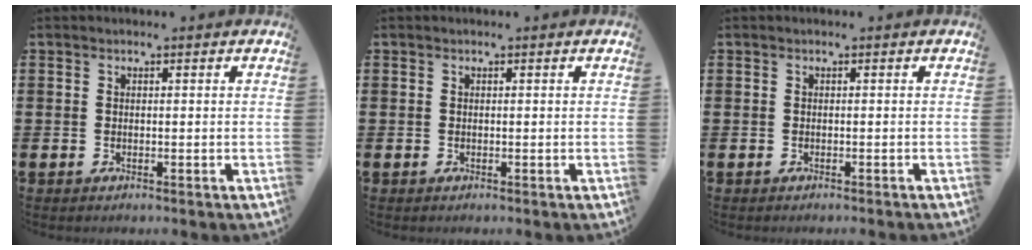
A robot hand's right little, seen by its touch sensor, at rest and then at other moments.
{"total": 0.0}
{"total": 0.0}